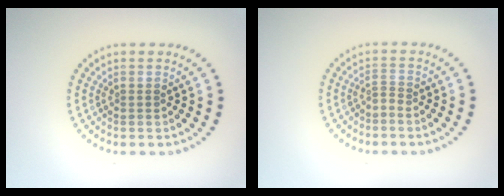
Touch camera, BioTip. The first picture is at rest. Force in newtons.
{"total": 0.6, "press": 0.1, "slide": 0.6}